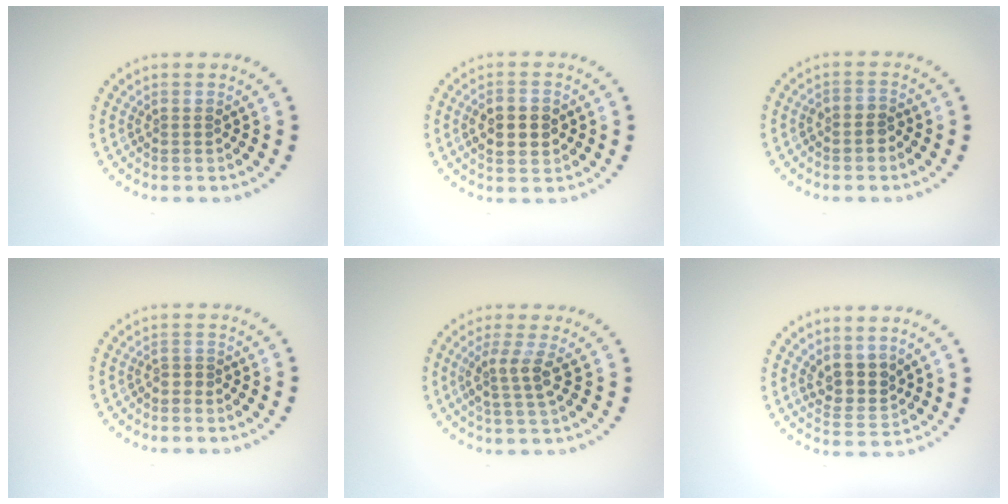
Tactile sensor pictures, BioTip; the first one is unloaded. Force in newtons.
{"total": 4.4, "press": 4.4, "slide": 0.2}
{"total": 1.2, "press": 1.0, "slide": 0.7}
{"total": 0.6, "press": 0.3, "slide": 0.5}
{"total": 2.6, "press": 2.0, "slide": 1.7}
{"total": 2.7, "press": 2.3, "slide": 1.4}